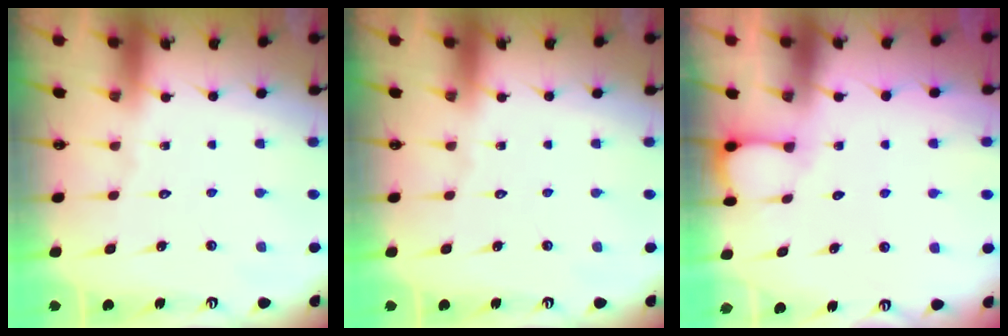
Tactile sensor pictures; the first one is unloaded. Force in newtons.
{"total": 0.0}
{"total": 2.7, "press": 2.7, "slide": 0.3}